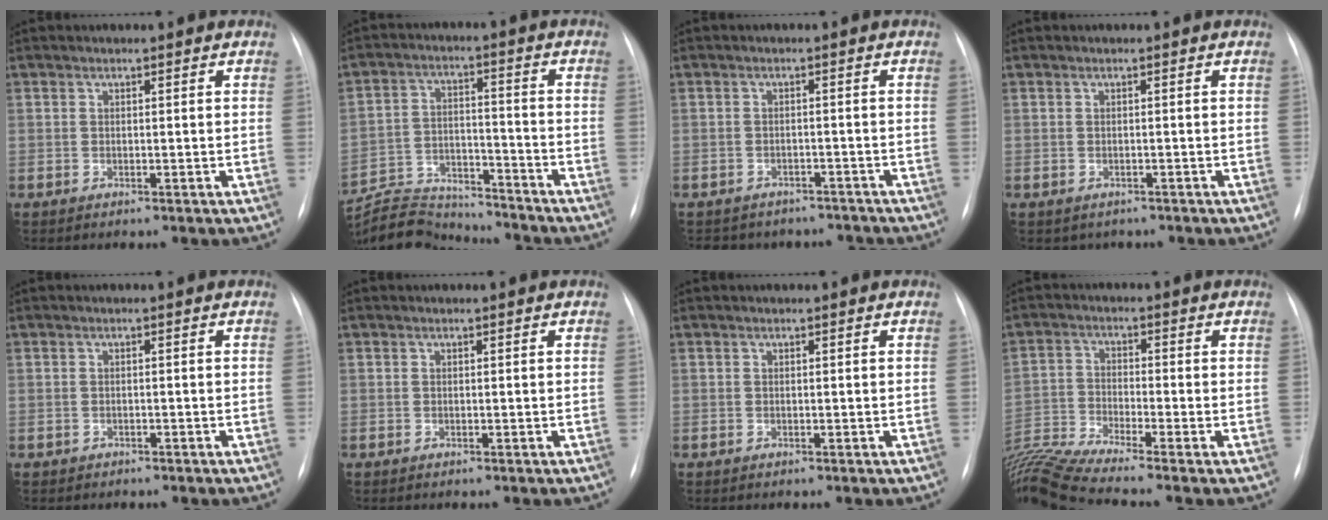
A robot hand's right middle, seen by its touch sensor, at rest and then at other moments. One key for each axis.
{"total": 9.9, "fx": -9.8, "fy": 1.6, "fz": 0.8, "tx": -0.020, "ty": 0.017, "tz": -0.168}
{"total": 9.4, "fx": -8.3, "fy": 4.3, "fz": 1.2, "tx": -0.016, "ty": 0.017, "tz": -0.091}
{"total": 1.7, "fx": -1.2, "fy": 1.2, "fz": 0.1, "tx": -0.004, "ty": 0.004, "tz": -0.013}
{"total": 0.9, "fx": -0.6, "fy": 0.7, "fz": 0.0, "tx": -0.008, "ty": 0.003, "tz": -0.010}
{"total": 0.0}
{"total": 0.0}
{"total": 10.8, "fx": -9.5, "fy": -2.2, "fz": 4.6, "tx": -0.100, "ty": -0.012, "tz": -0.178}